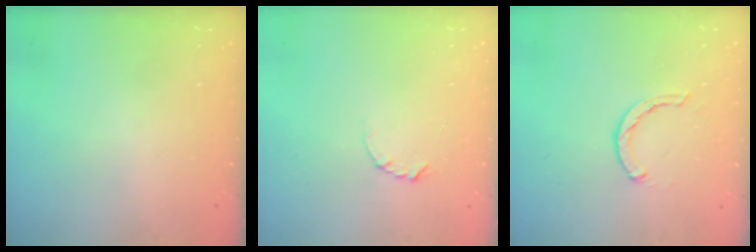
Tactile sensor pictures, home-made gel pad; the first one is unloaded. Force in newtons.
{"total": 2.9, "press": 2.9, "slide": 0.3}
{"total": 2.1, "press": 2.1, "slide": 0.3}